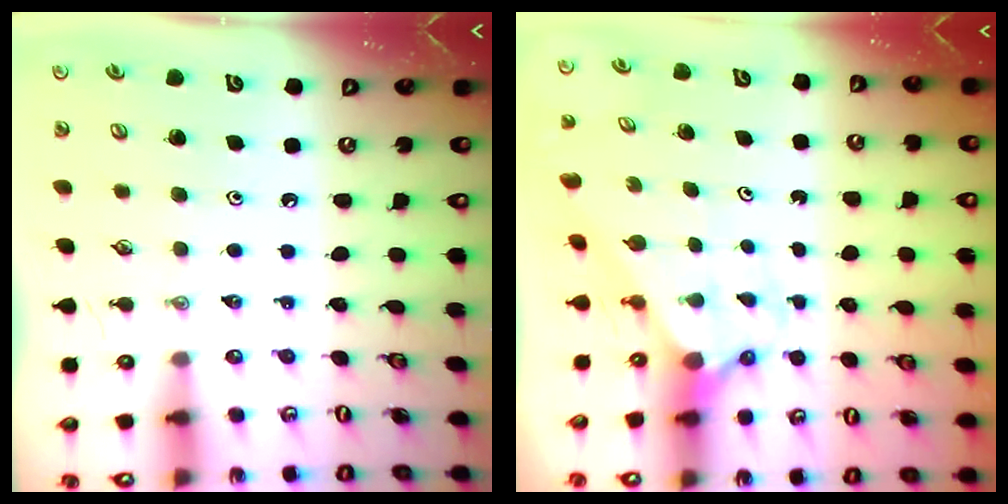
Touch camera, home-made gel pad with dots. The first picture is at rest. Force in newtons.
{"total": 1.7, "press": 1.7, "slide": 0.1}